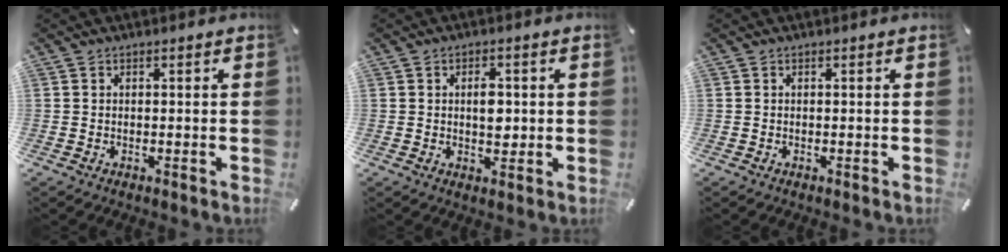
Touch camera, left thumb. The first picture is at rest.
{"total": 4.7, "force": [0.4, 2.8, 3.8], "torque": [-0.052, -0.003, 0.001]}
{"total": 0.0}